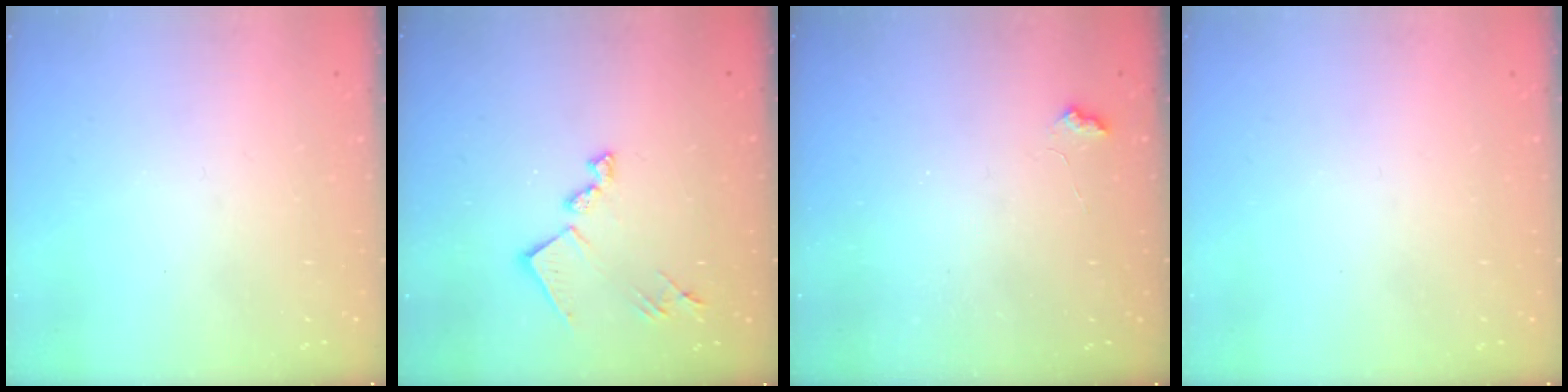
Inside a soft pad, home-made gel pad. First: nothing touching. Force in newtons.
{"total": 14.1, "press": 14.0, "slide": 0.5}
{"total": 3.0, "press": 3.0, "slide": 0.5}
{"total": 0.0}